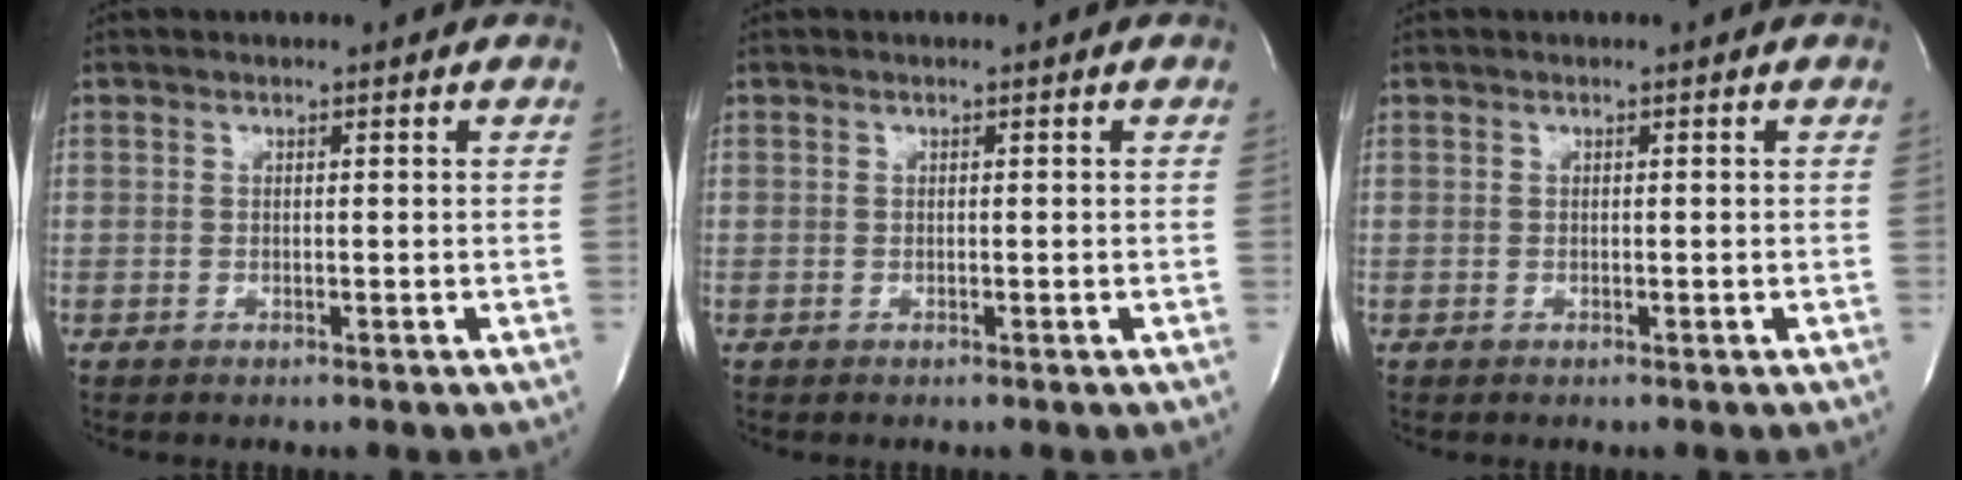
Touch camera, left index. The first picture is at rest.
{"total": 0.0}
{"total": 0.0}